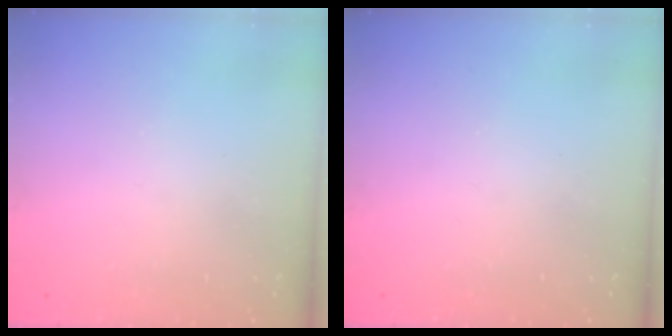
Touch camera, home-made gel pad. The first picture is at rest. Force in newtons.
{"total": 0.0}